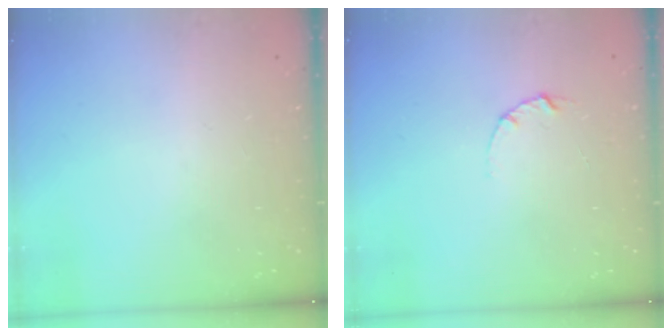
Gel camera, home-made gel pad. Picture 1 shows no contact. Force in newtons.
{"total": 2.1, "press": 2.1, "slide": 0.1}